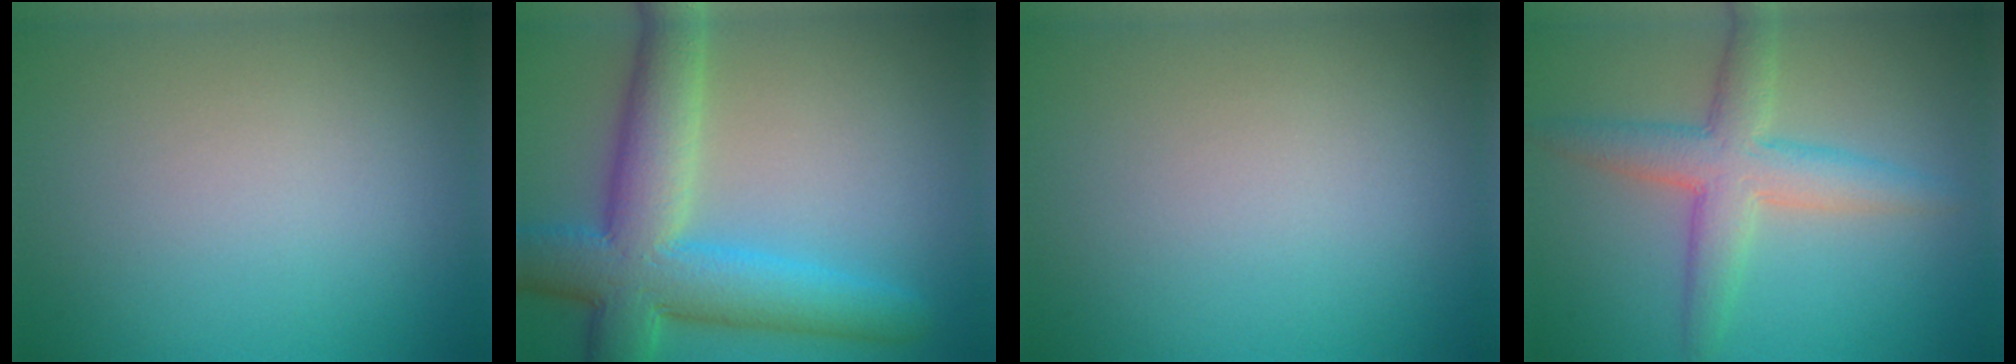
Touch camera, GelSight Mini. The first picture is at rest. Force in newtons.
{"total": 9.5, "press": 9.4, "slide": 0.5}
{"total": 0.0}
{"total": 5.0, "press": 5.0, "slide": 0.1}